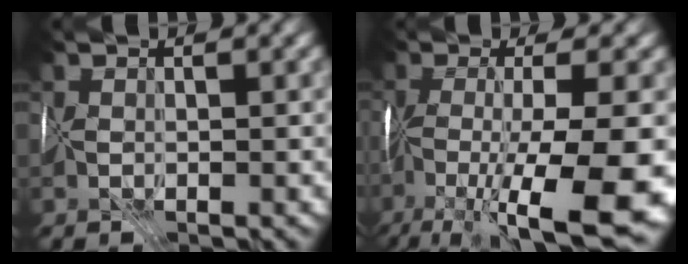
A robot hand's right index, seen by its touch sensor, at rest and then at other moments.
{"total": 13.8, "force": [-6.8, 2.6, 11.7], "torque": [-0.219, -0.021, -0.100]}